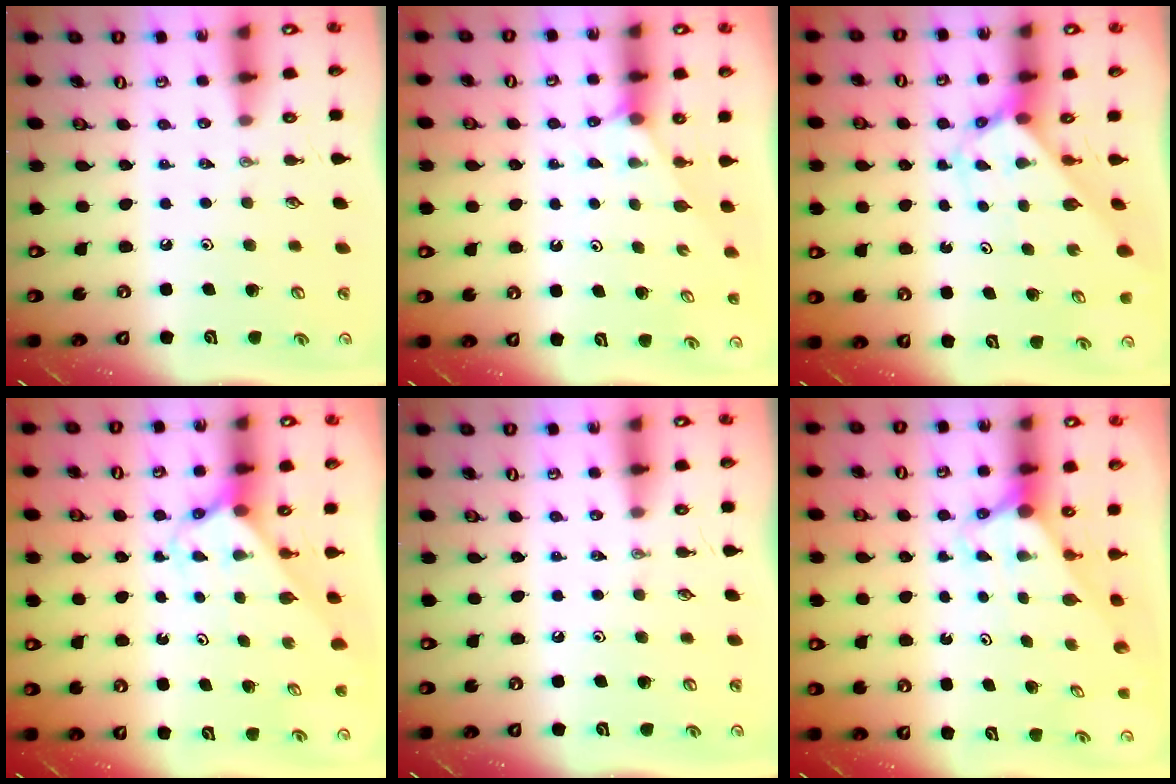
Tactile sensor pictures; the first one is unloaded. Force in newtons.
{"total": 1.8, "press": 1.7, "slide": 0.3}
{"total": 2.7, "press": 2.7, "slide": 0.2}
{"total": 2.4, "press": 2.4, "slide": 0.2}
{"total": 0.0}
{"total": 2.8, "press": 2.8, "slide": 0.0}